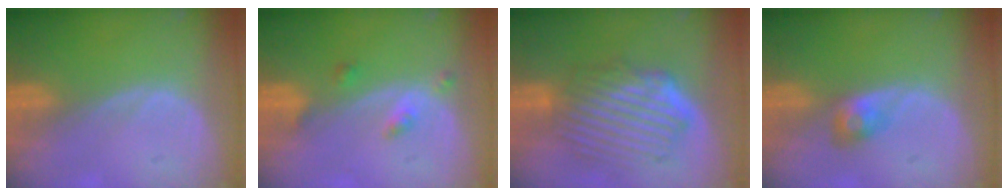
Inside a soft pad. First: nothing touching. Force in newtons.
{"total": 2.5, "press": 2.5, "slide": 0.2}
{"total": 9.4, "press": 8.3, "slide": 4.5}
{"total": 3.0, "press": 2.5, "slide": 1.5}